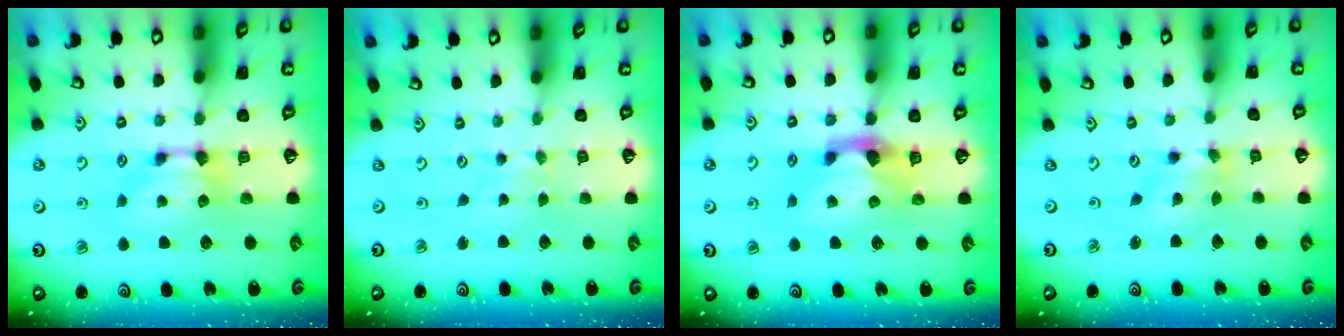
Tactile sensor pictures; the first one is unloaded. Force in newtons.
{"total": 2.1, "press": 2.1, "slide": 0.1}
{"total": 2.3, "press": 2.1, "slide": 0.8}
{"total": 1.2, "press": 0.3, "slide": 1.2}